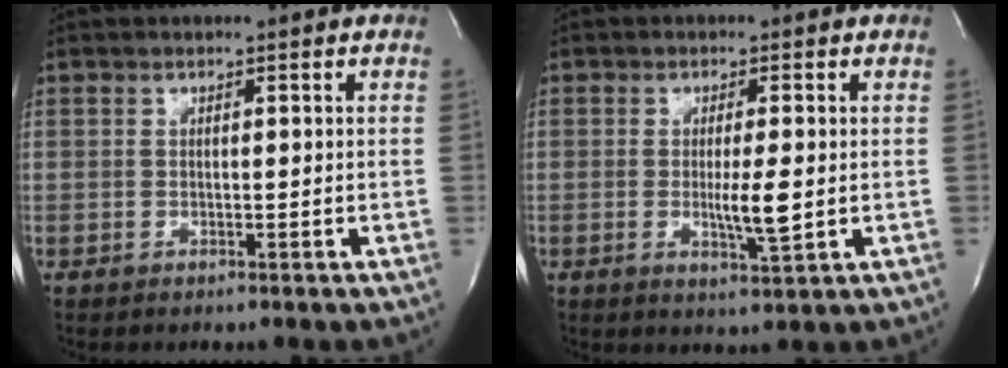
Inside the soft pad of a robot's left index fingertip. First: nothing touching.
{"total": 4.3, "force": [-0.4, 0.3, 4.3], "torque": [-0.077, -0.012, -0.004]}